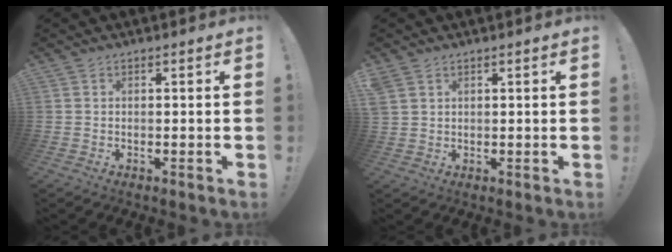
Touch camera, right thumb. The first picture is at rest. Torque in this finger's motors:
{"motor_torque": [-0.03, 0.03, 0.23, -0.18, 0.00]}